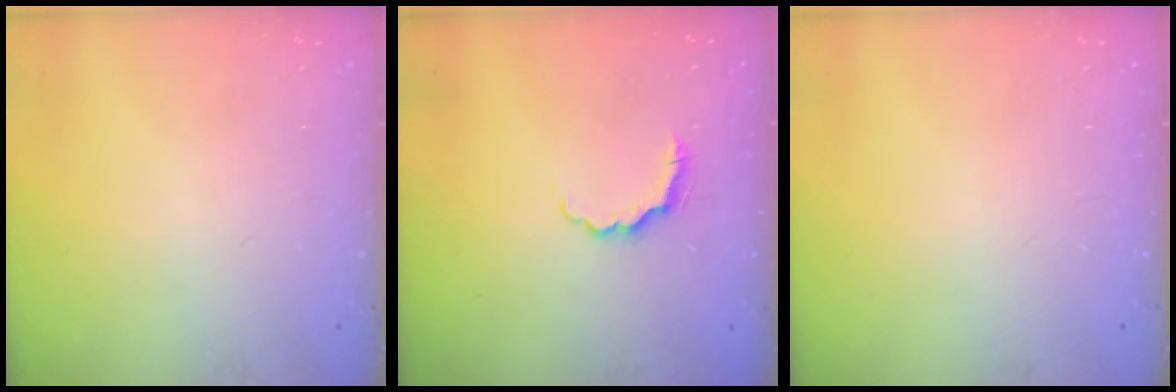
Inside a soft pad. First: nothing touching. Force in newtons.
{"total": 3.7, "press": 3.6, "slide": 0.7}
{"total": 0.0}